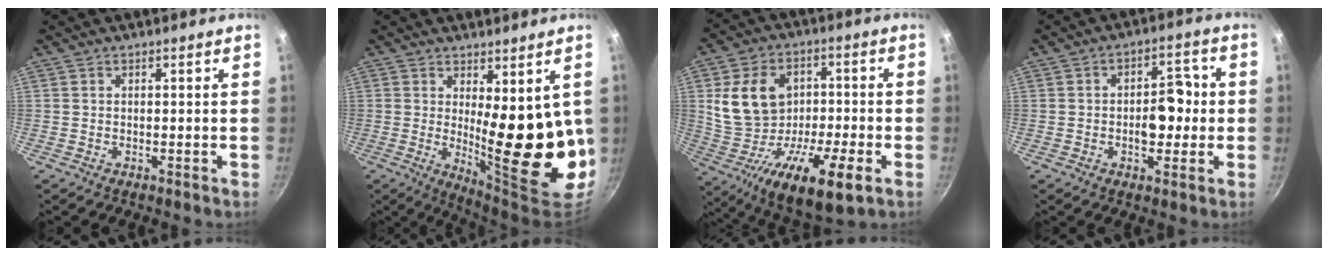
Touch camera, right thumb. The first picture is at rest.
{"total": 16.0, "force": [1.6, 5.7, 14.8], "torque": [-0.182, -0.052, 0.038]}
{"total": 20.5, "force": [-2.4, 12.3, 16.2], "torque": [-0.265, 0.010, -0.038]}
{"total": 7.7, "force": [-0.8, 4.8, 5.9], "torque": [-0.043, 0.016, -0.015]}